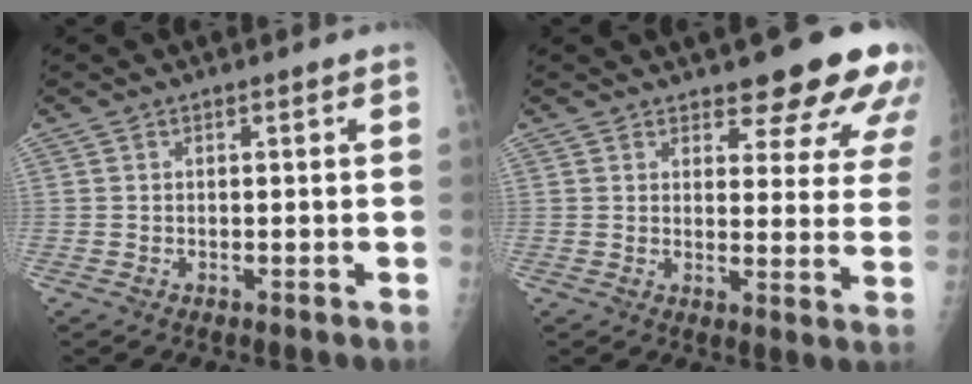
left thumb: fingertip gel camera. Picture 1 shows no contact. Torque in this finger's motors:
{"motor_torque": [0.30, 0.31, 0.91, -0.58, 0.03]}